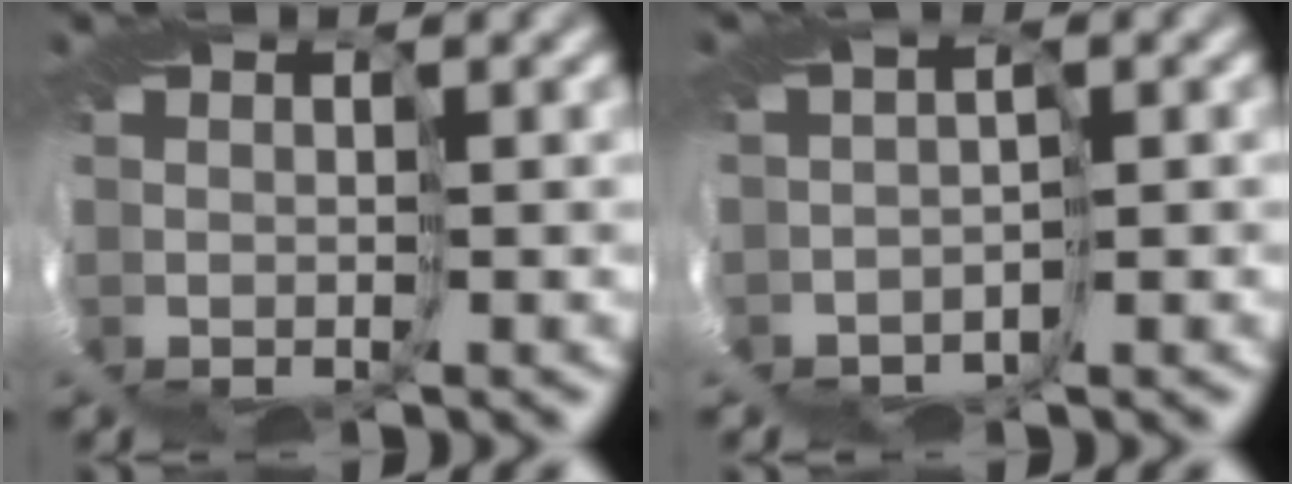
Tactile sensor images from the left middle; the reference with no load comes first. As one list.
[{"total": 2.5, "force": [-2.4, 0.6, 0.6], "torque": [-0.013, -0.009, -0.038]}]